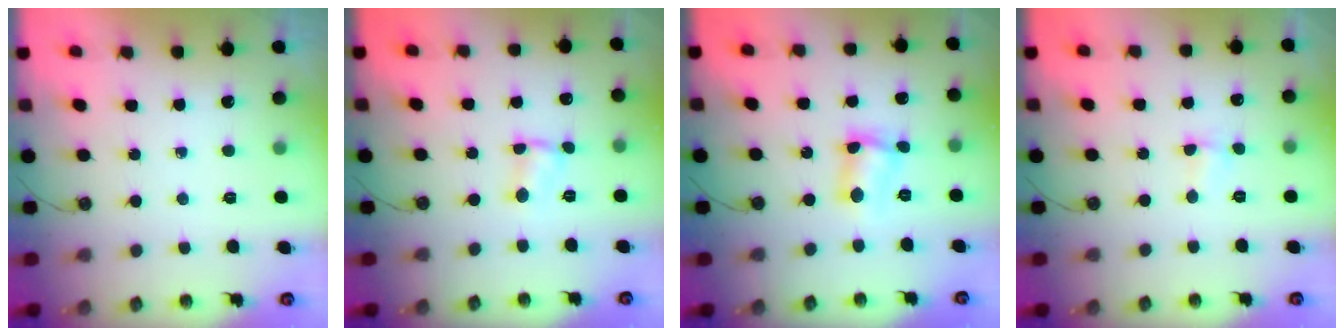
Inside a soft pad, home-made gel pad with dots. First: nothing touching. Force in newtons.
{"total": 1.7, "press": 1.6, "slide": 0.2}
{"total": 5.7, "press": 5.7, "slide": 0.6}
{"total": 1.6, "press": 1.4, "slide": 0.6}